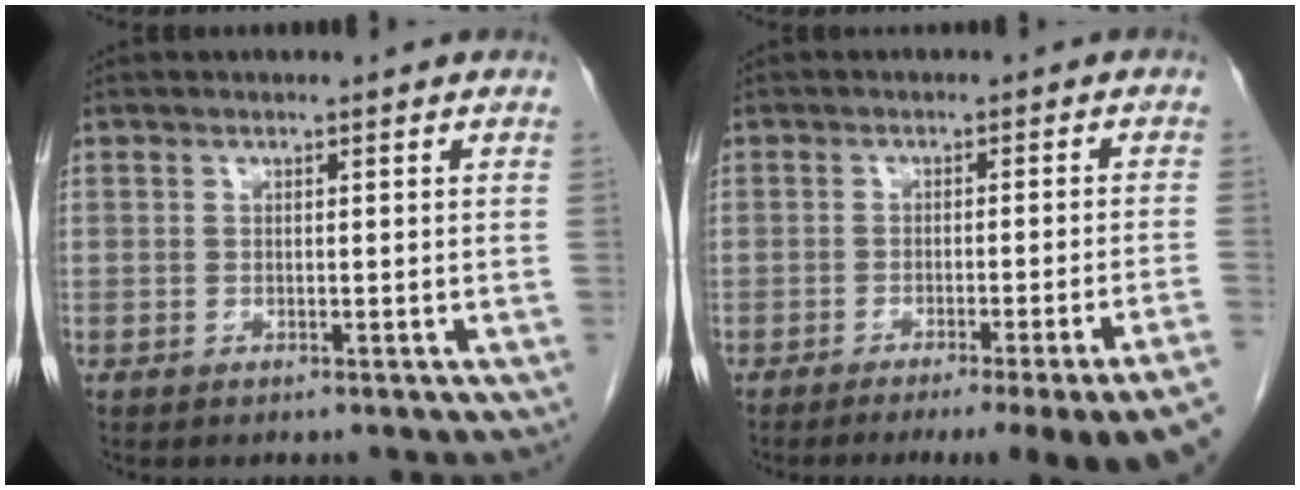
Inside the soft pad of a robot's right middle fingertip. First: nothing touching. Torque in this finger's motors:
{"motor_torque": [1.09, -1.04, 0.25, 0.08]}